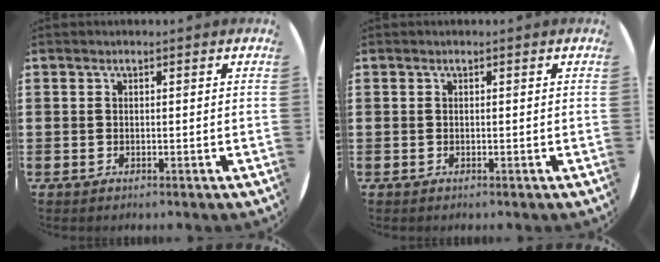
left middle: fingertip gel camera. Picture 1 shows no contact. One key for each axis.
{"total": 0.0}